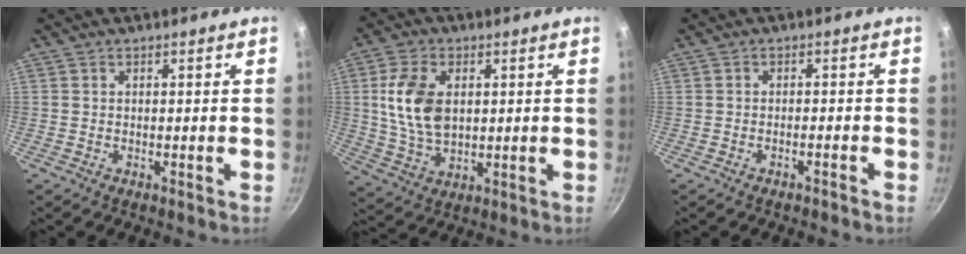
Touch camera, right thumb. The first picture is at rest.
{"total": 11.7, "force": [2.0, 7.3, 8.9], "torque": [-0.160, -0.011, 0.043]}
{"total": 1.1, "force": [-0.9, -0.1, 0.5], "torque": [-0.017, 0.010, -0.013]}